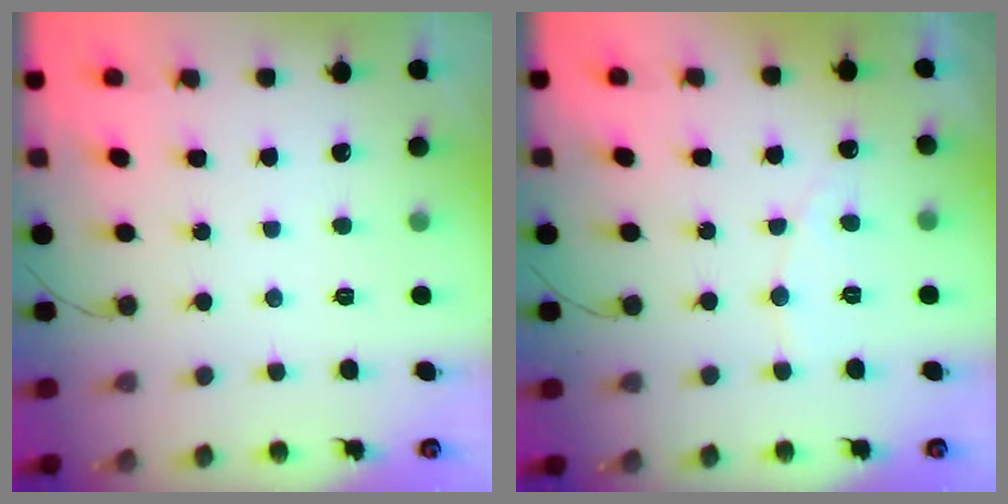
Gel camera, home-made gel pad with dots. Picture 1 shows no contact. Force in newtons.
{"total": 4.3, "press": 4.3, "slide": 0.4}